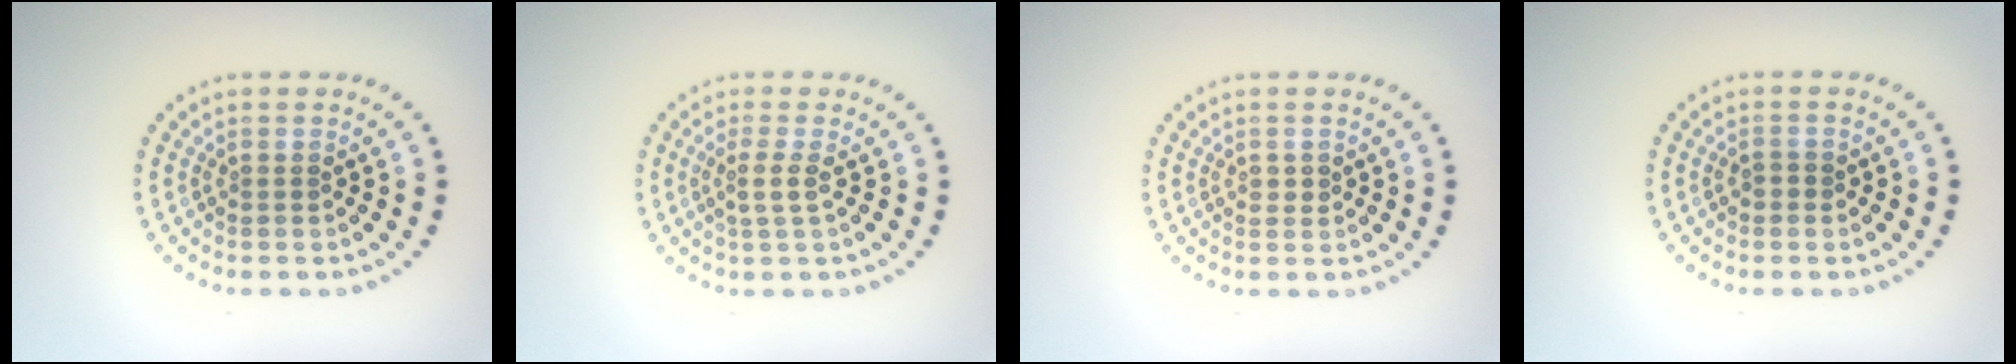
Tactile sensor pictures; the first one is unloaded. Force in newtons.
{"total": 1.8, "press": 1.4, "slide": 1.1}
{"total": 0.8, "press": 0.8, "slide": 0.1}
{"total": 0.9, "press": 0.9, "slide": 0.1}